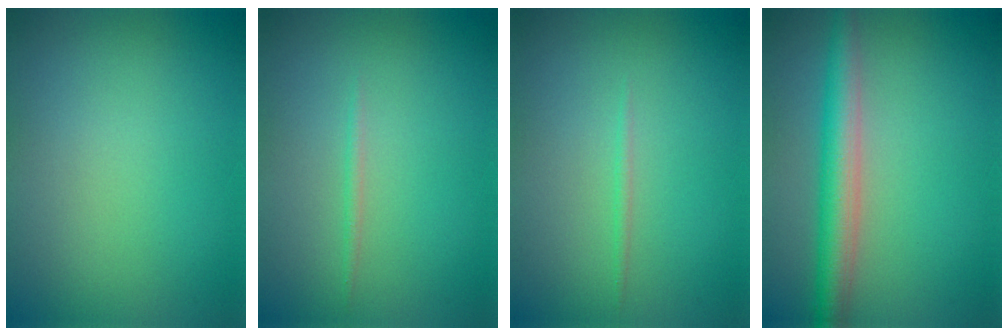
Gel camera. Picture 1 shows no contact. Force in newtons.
{"total": 0.7, "press": 0.7, "slide": 0.1}
{"total": 0.6, "press": 0.6, "slide": 0.1}
{"total": 4.4, "press": 4.4, "slide": 0.1}